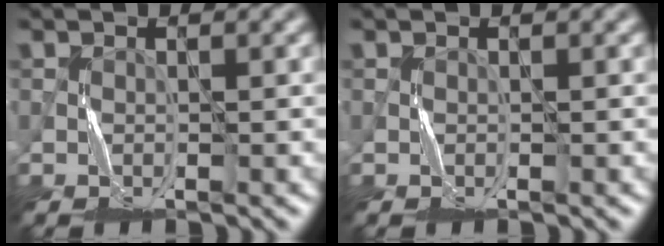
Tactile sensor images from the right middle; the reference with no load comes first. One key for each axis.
{"total": 0.0}